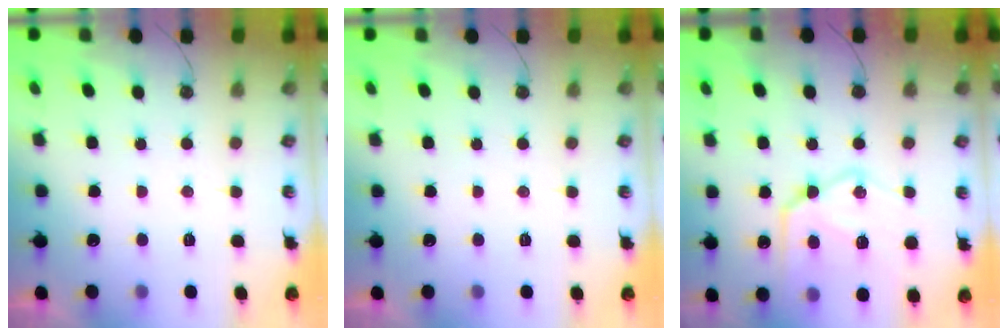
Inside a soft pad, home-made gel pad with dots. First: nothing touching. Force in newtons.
{"total": 0.0}
{"total": 18.1, "press": 18.0, "slide": 1.8}